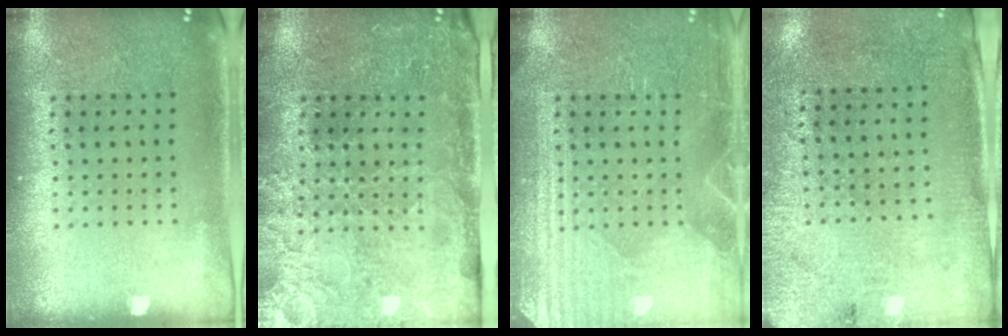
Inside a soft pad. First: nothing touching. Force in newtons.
{"total": 3.4, "press": 3.4, "slide": 0.6}
{"total": 4.2, "press": 4.1, "slide": 0.6}
{"total": 2.7, "press": 2.3, "slide": 1.5}